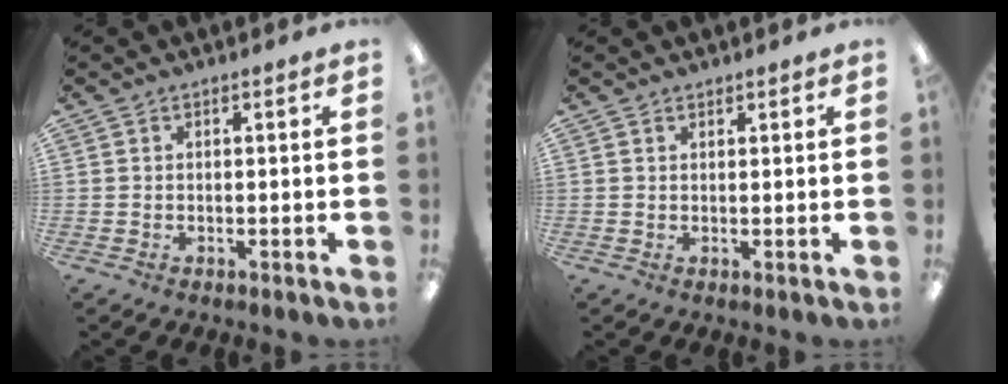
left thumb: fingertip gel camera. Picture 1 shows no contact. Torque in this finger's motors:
{"motor_torque": [-0.17, -0.15, -0.12, 0.29, -0.06]}